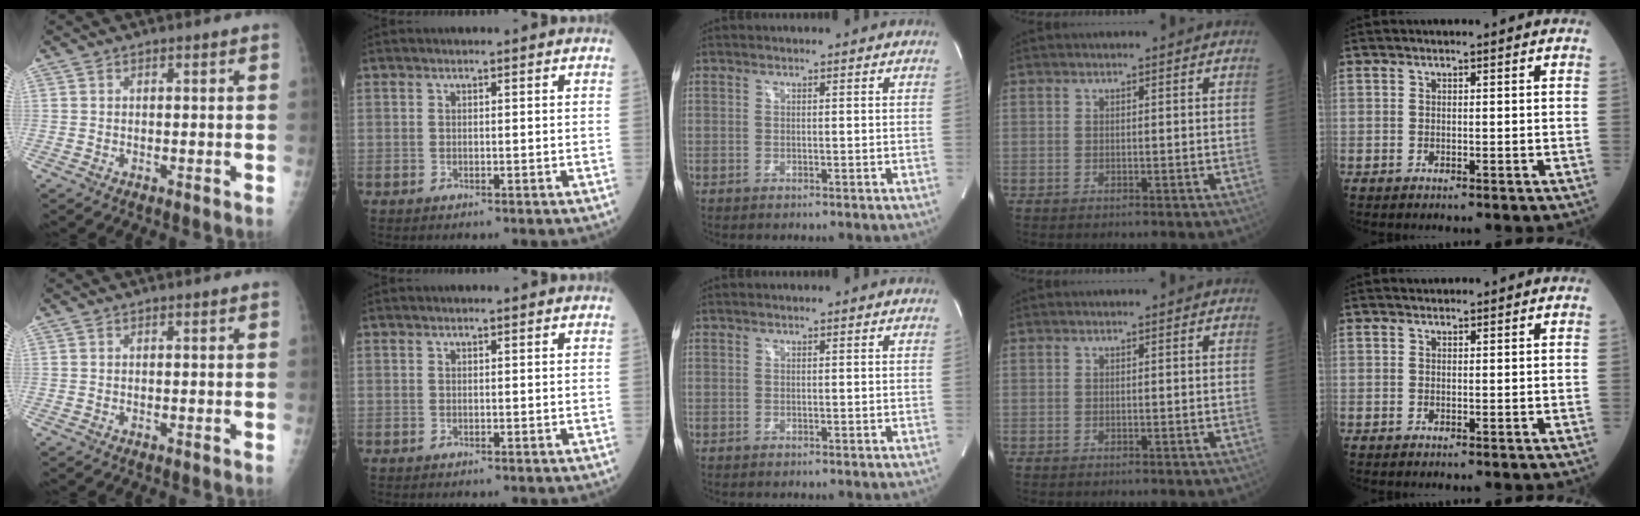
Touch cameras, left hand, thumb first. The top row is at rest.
{"little": {"total": 0.5, "force": [0.5, 0.2, 0.0], "torque": [-0.009, 0.005, 0.008]}}